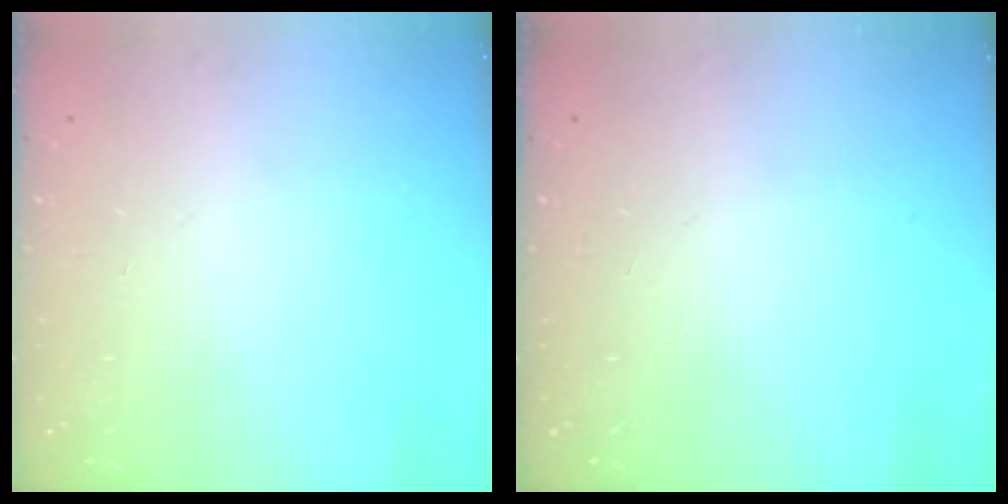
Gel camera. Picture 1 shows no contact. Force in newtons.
{"total": 0.0}